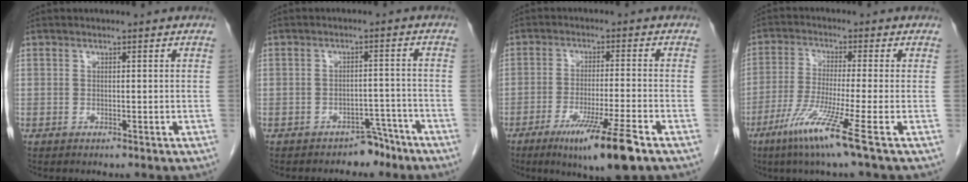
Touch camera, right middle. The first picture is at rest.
{"total": 3.7, "force": [-3.1, 2.0, 0.4], "torque": [-0.004, 0.016, -0.040]}
{"total": 10.4, "force": [-6.1, -0.2, 8.4], "torque": [-0.144, -0.029, -0.098]}
{"total": 9.0, "force": [-4.9, -1.5, 7.4], "torque": [-0.144, -0.032, -0.099]}